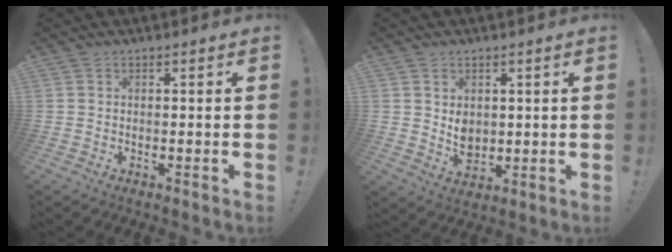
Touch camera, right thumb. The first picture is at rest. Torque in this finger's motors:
{"motor_torque": [0.41, -0.52, -0.36, -0.03, -0.02]}